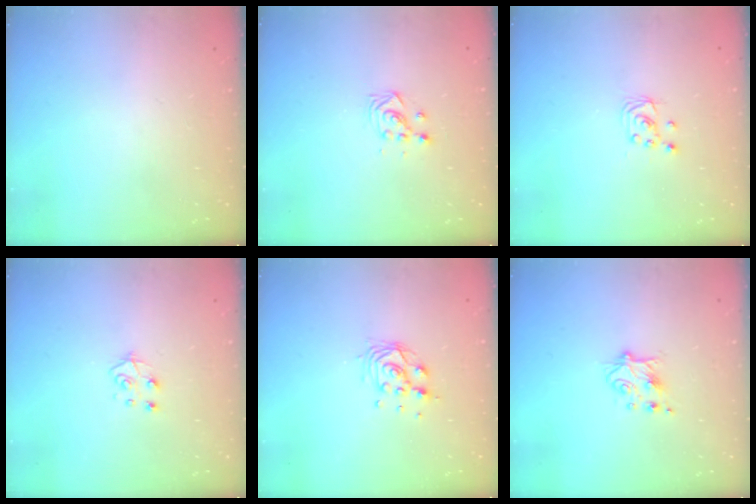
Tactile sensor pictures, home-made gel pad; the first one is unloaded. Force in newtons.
{"total": 2.9, "press": 2.9, "slide": 0.3}
{"total": 2.4, "press": 2.4, "slide": 0.2}
{"total": 4.8, "press": 4.8, "slide": 0.4}
{"total": 9.4, "press": 9.2, "slide": 1.9}
{"total": 5.5, "press": 5.4, "slide": 1.0}